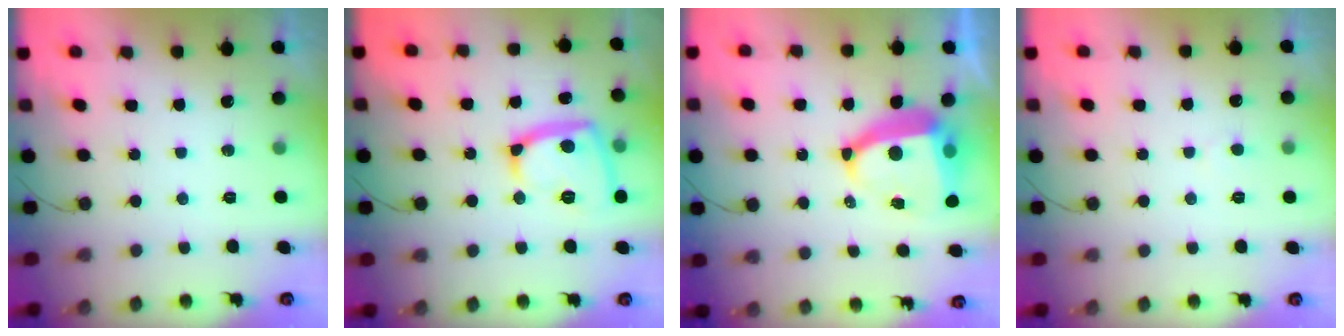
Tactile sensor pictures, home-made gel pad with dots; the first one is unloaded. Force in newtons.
{"total": 15.2, "press": 15.1, "slide": 1.4}
{"total": 10.9, "press": 10.8, "slide": 1.2}
{"total": 2.7, "press": 2.7, "slide": 0.3}